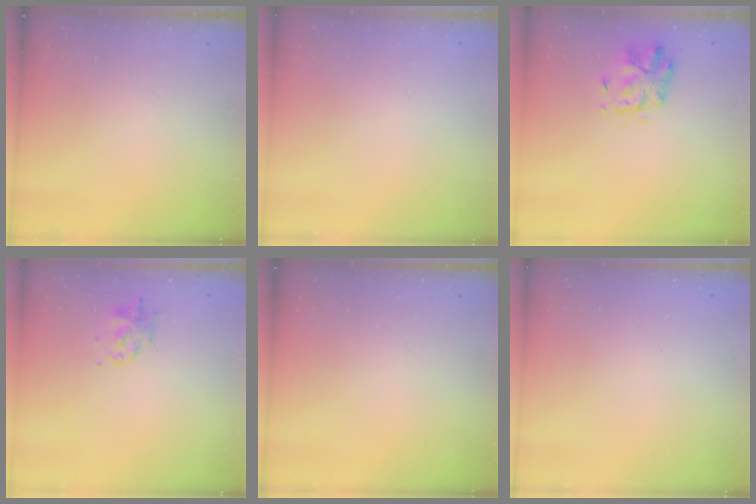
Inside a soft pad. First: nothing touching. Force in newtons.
{"total": 1.7, "press": 1.7, "slide": 0.2}
{"total": 2.8, "press": 2.4, "slide": 1.5}
{"total": 2.8, "press": 2.8, "slide": 0.2}
{"total": 0.0}
{"total": 1.8, "press": 1.8, "slide": 0.2}